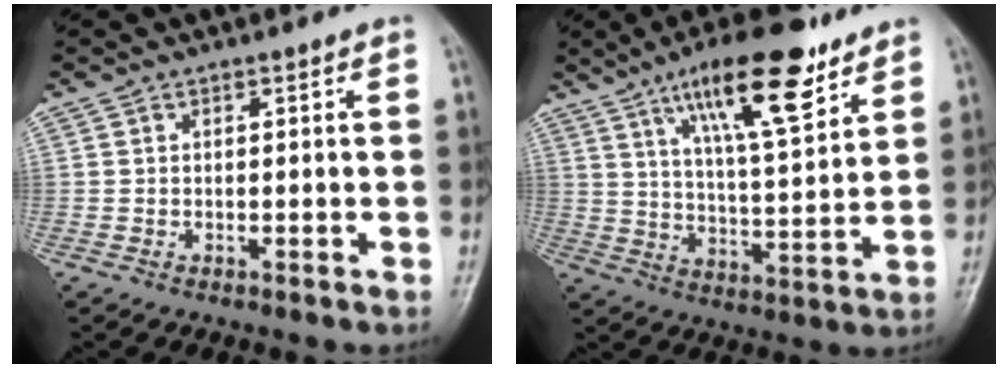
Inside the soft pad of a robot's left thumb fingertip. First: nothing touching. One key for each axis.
{"total": 16.8, "fx": 10.0, "fy": 4.8, "fz": 12.6, "tx": -0.182, "ty": -0.046, "tz": 0.167}